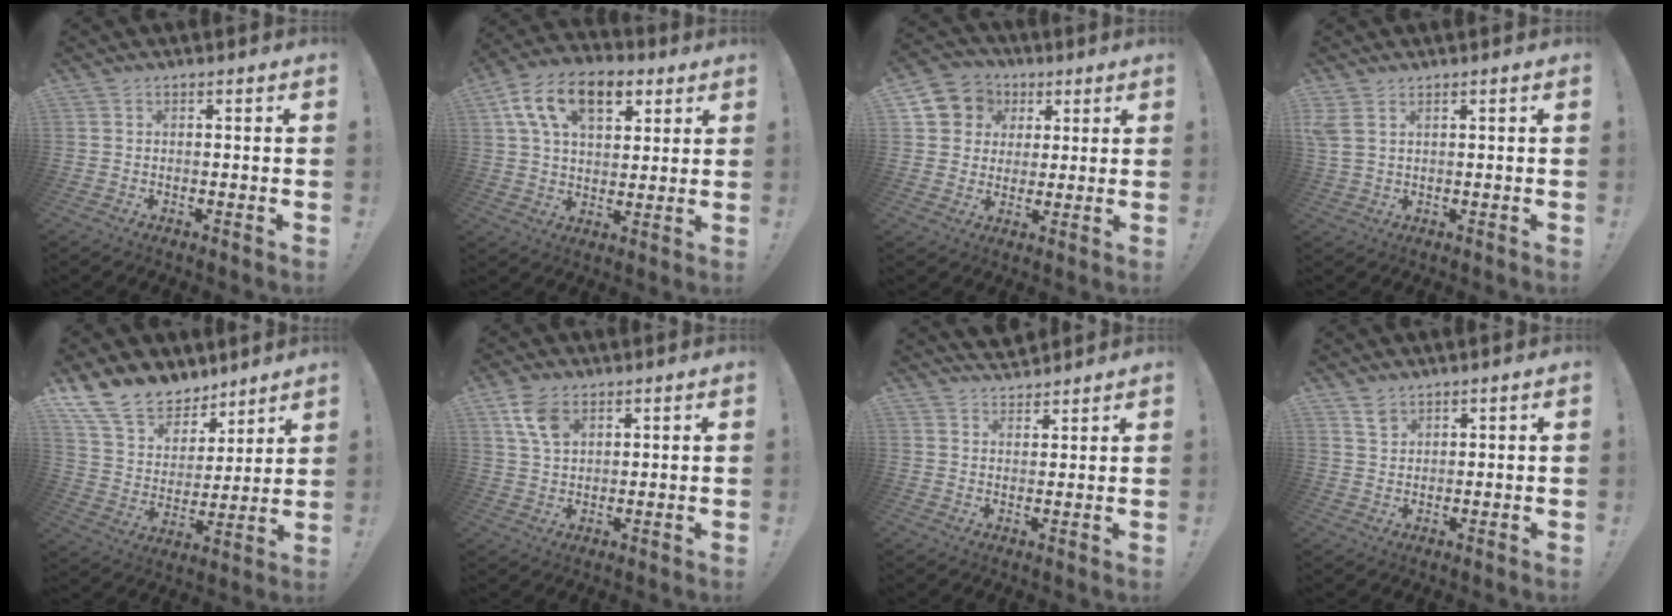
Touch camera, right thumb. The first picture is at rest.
{"total": 16.5, "force": [7.5, 9.7, 11.0], "torque": [-0.180, -0.016, 0.137]}
{"total": 9.2, "force": [2.9, 8.4, 2.3], "torque": [-0.028, -0.012, 0.061]}
{"total": 3.6, "force": [1.9, 1.6, 2.6], "torque": [-0.060, -0.006, 0.036]}
{"total": 15.7, "force": [12.1, 8.7, 5.1], "torque": [-0.100, -0.085, 0.230]}
{"total": 7.9, "force": [3.9, 4.6, 5.1], "torque": [-0.099, -0.010, 0.074]}
{"total": 4.5, "force": [4.3, 1.5, 0.5], "torque": [0.005, -0.029, 0.077]}
{"total": 3.5, "force": [2.6, 2.0, 1.2], "torque": [-0.009, -0.017, 0.046]}